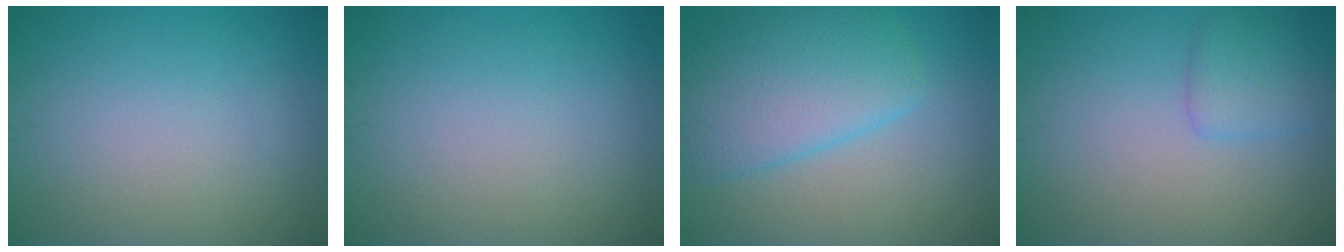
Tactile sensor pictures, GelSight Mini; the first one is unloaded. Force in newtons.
{"total": 0.0}
{"total": 6.2, "press": 6.2, "slide": 0.2}
{"total": 2.1, "press": 2.1, "slide": 0.1}